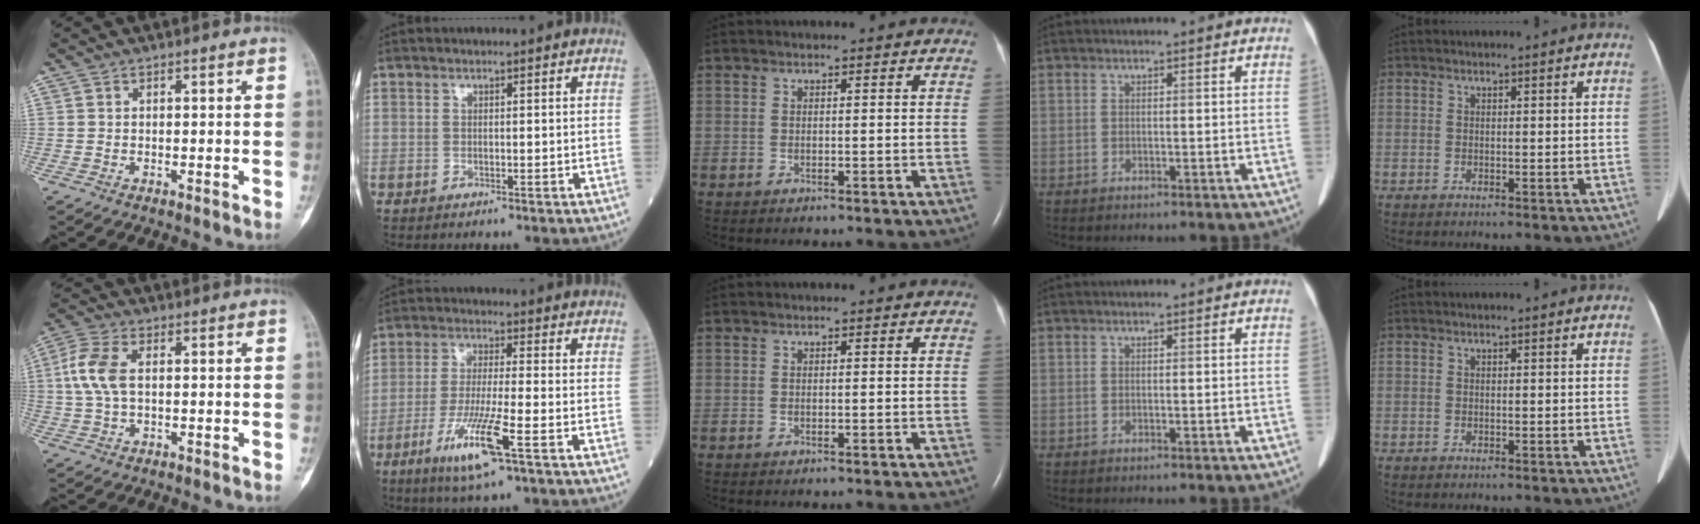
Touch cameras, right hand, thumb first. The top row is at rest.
{"thumb": {"total": 7.8, "force": [0.9, 4.4, 6.4], "torque": [-0.158, 0.015, 0.015]}, "index": {"total": 9.8, "force": [-4.6, -0.1, 8.6], "torque": [-0.173, -0.020, -0.087]}}